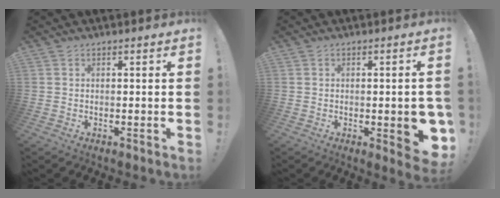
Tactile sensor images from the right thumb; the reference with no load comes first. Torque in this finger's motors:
{"motor_torque": [0.83, 1.61, 0.75, -0.66, 0.20]}